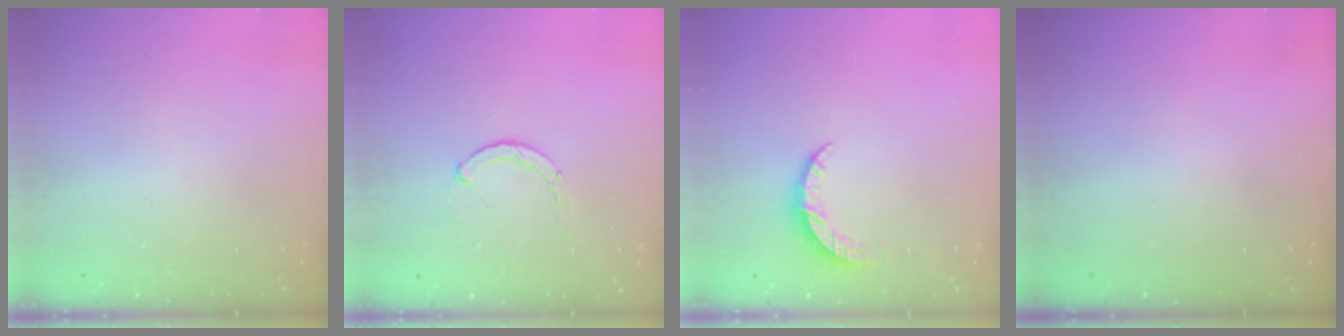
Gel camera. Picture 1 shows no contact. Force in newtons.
{"total": 1.8, "press": 1.7, "slide": 0.5}
{"total": 5.2, "press": 5.1, "slide": 0.4}
{"total": 0.0}